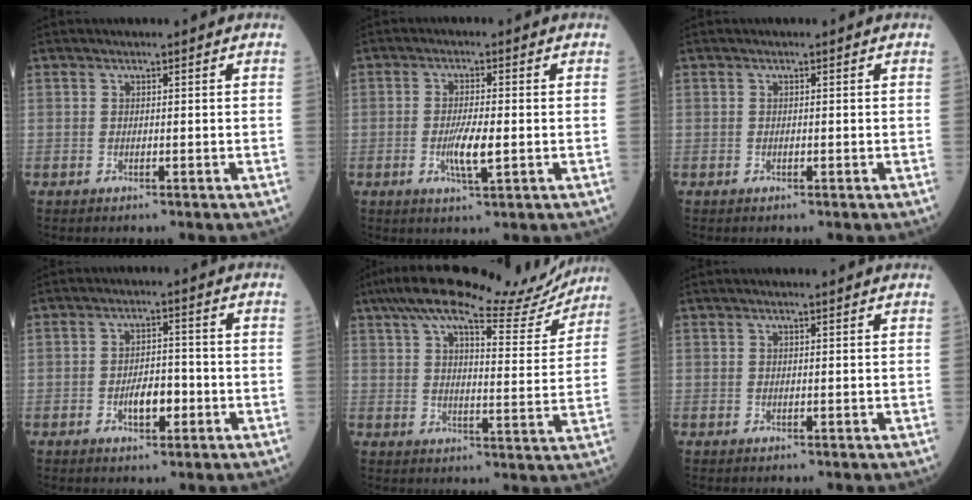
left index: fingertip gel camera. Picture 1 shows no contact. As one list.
[{"total": 4.6, "force": [-0.9, 0.7, 4.5], "torque": [-0.090, -0.006, -0.015]}, {"total": 0.0}, {"total": 4.4, "force": [-1.6, 2.0, 3.6], "torque": [-0.064, 0.005, -0.026]}, {"total": 18.4, "force": [16.3, 3.4, 7.9], "torque": [-0.118, 0.014, 0.214]}, {"total": 1.7, "force": [1.3, 0.0, 1.0], "torque": [-0.015, 0.017, 0.020]}]